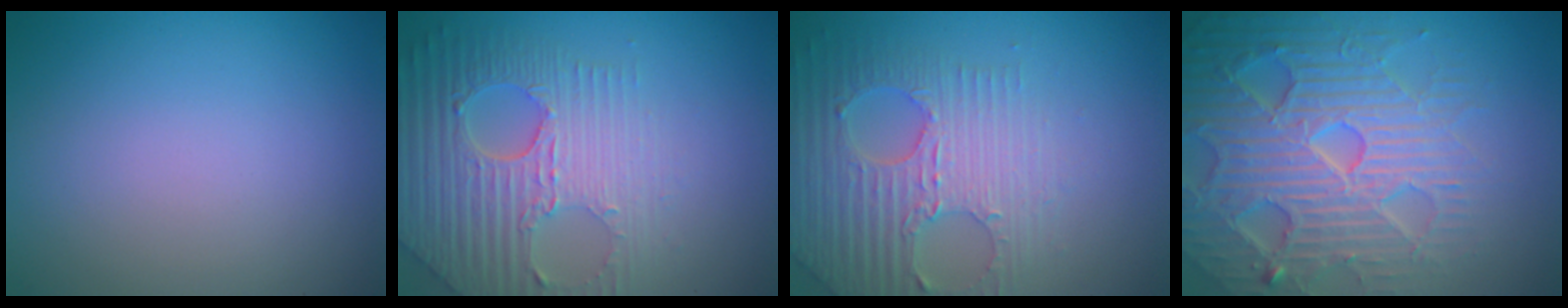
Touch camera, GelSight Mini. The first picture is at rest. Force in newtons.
{"total": 7.3, "press": 5.4, "slide": 4.9}
{"total": 4.5, "press": 4.3, "slide": 1.1}
{"total": 7.5, "press": 7.4, "slide": 1.4}